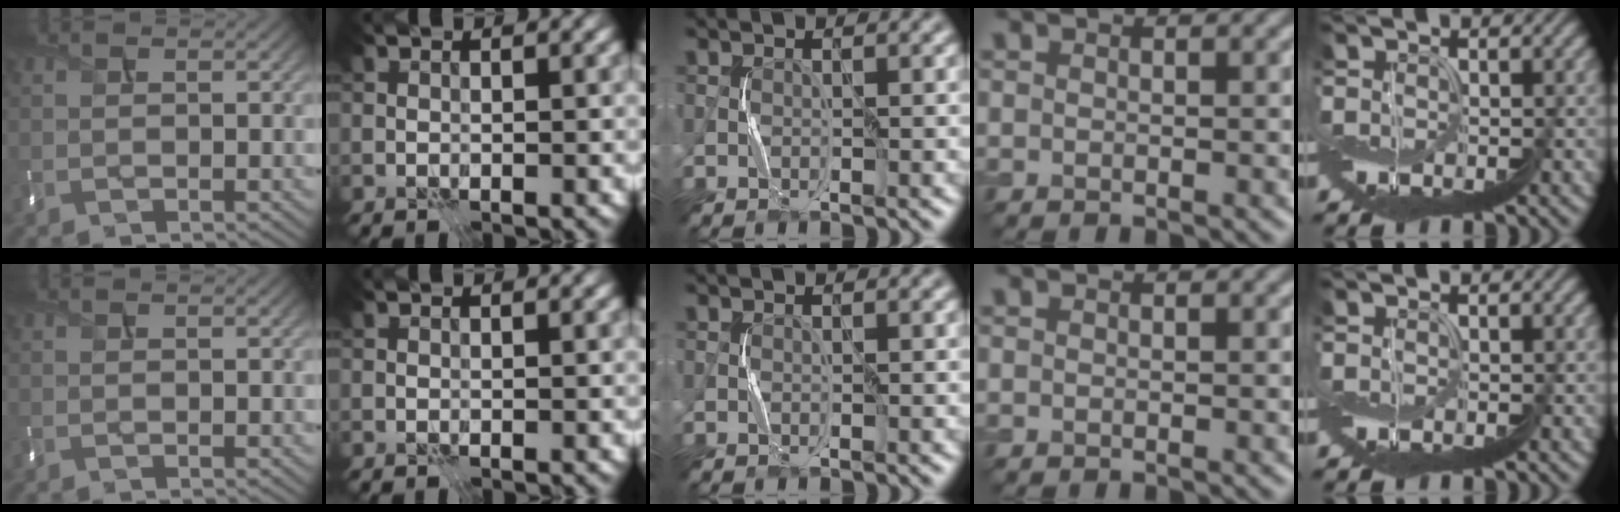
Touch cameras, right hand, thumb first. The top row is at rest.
{}